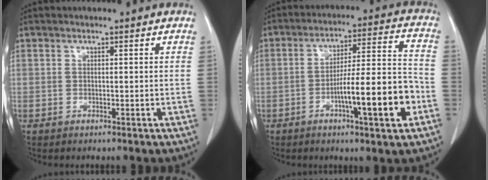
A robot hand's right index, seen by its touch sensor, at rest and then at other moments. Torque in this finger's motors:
{"motor_torque": [1.71, -0.43, 0.55, 0.14]}